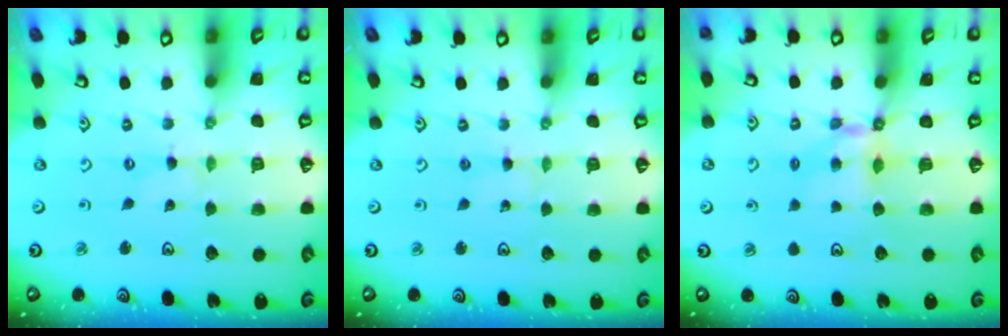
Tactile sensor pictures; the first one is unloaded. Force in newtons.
{"total": 2.5, "press": 2.5, "slide": 0.3}
{"total": 6.4, "press": 6.3, "slide": 0.5}